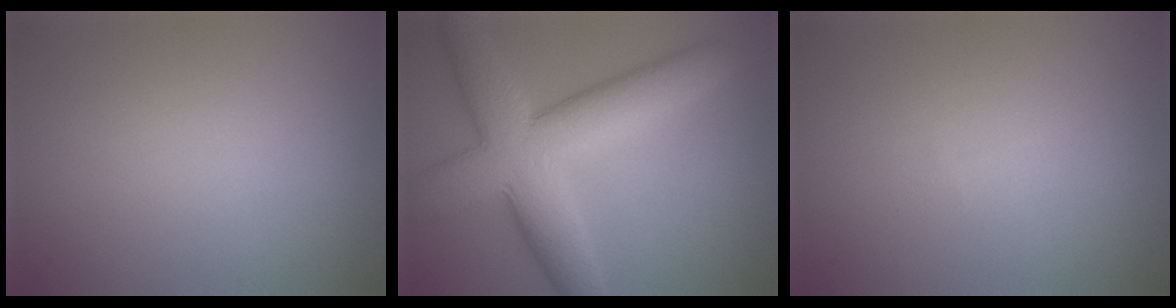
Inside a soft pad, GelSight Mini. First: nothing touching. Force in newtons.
{"total": 9.7, "press": 9.7, "slide": 0.4}
{"total": 0.0}